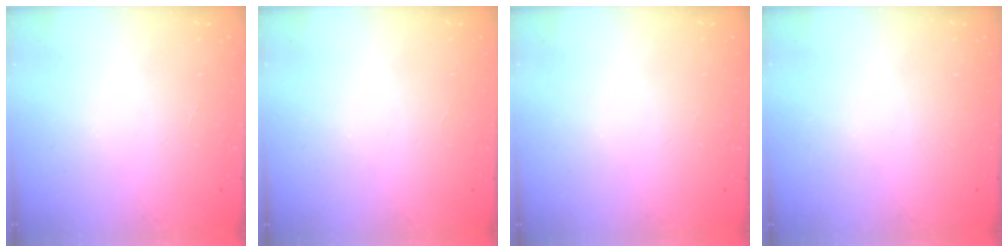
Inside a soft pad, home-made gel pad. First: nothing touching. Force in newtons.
{"total": 0.0}
{"total": 0.0}
{"total": 0.0}